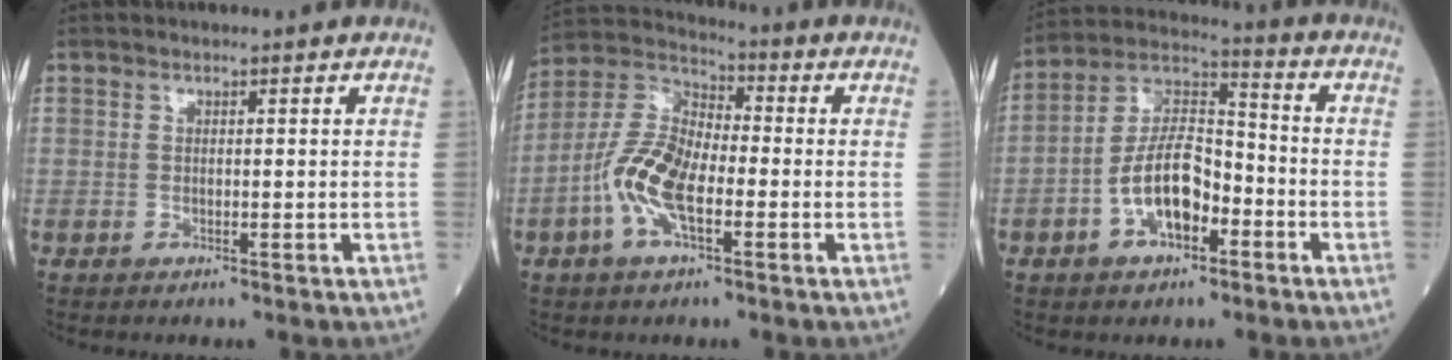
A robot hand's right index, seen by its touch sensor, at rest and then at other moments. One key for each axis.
{"total": 10.9, "fx": -3.3, "fy": 4.4, "fz": 9.5, "tx": -0.213, "ty": 0.013, "tz": -0.073}
{"total": 11.2, "fx": -4.1, "fy": 4.9, "fz": 9.2, "tx": -0.188, "ty": 0.020, "tz": -0.079}